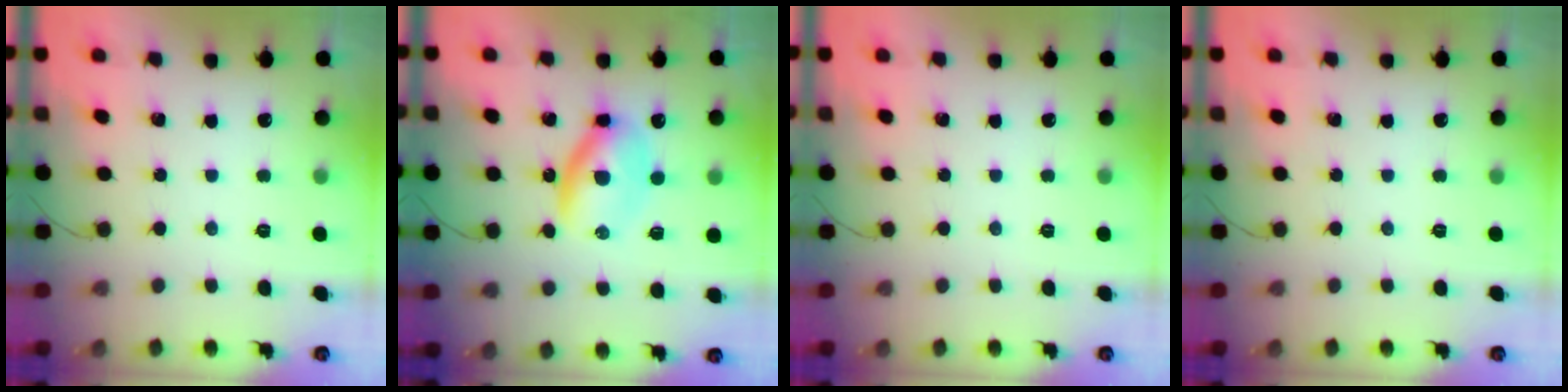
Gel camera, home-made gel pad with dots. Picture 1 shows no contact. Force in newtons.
{"total": 6.6, "press": 6.6, "slide": 0.2}
{"total": 0.0}
{"total": 0.0}